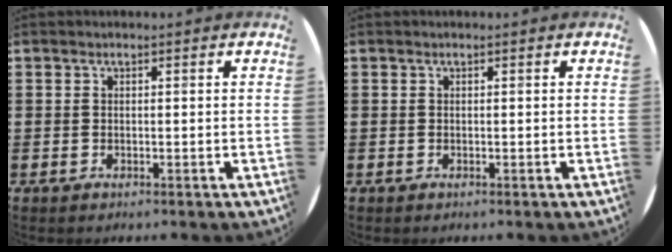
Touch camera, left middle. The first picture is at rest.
{"total": 0.0}